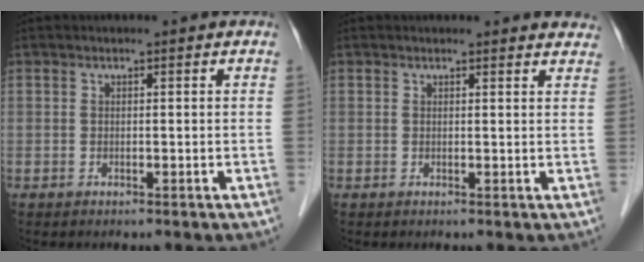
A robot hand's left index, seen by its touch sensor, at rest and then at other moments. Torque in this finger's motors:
{"motor_torque": [0.19, -0.26, -0.10, -0.02]}